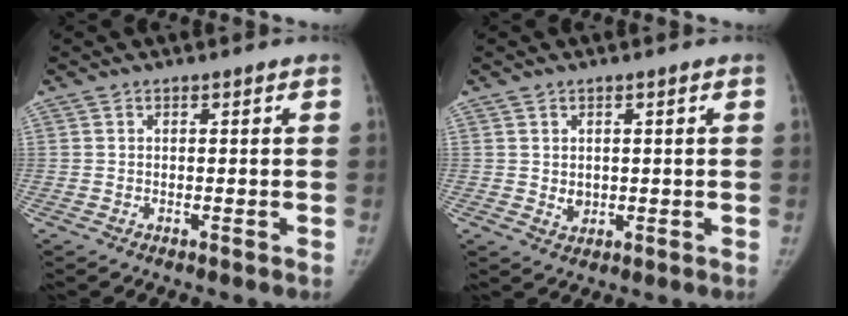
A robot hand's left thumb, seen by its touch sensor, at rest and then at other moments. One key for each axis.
{"total": 1.9, "fx": 0.2, "fy": 1.6, "fz": 1.0, "tx": -0.010, "ty": -0.003, "tz": 0.010}